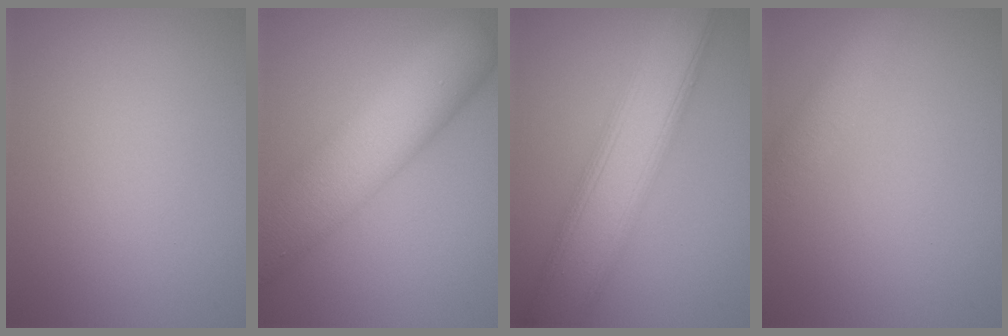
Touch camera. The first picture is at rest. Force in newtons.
{"total": 9.3, "press": 9.3, "slide": 0.5}
{"total": 8.3, "press": 8.3, "slide": 0.1}
{"total": 2.9, "press": 2.9, "slide": 0.1}